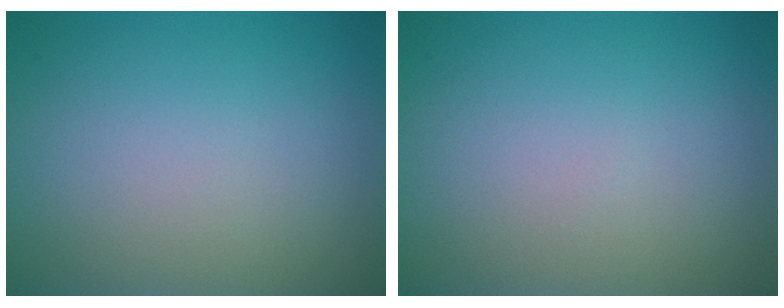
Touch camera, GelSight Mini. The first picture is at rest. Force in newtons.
{"total": 0.0}